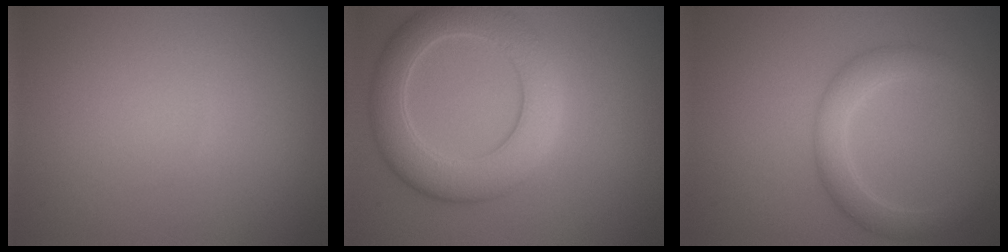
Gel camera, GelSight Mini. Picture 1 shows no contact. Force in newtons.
{"total": 6.7, "press": 6.6, "slide": 0.4}
{"total": 3.5, "press": 3.5, "slide": 0.1}